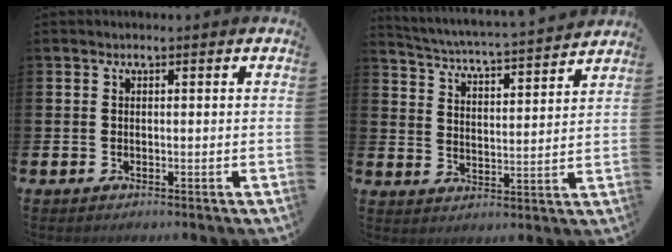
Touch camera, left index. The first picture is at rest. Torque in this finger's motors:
{"motor_torque": [0.51, -1.63, 0.14, 0.06]}